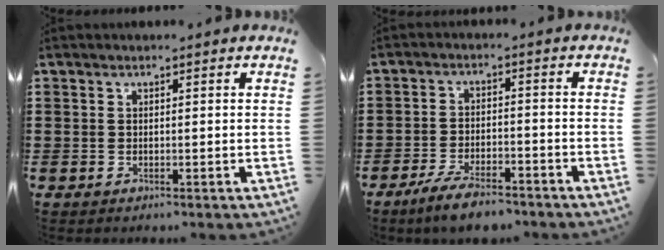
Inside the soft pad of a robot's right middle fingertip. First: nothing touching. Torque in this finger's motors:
{"motor_torque": [1.73, -0.40, 0.64, 0.21]}